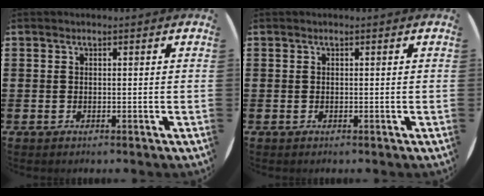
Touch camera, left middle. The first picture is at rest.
{"total": 0.0}